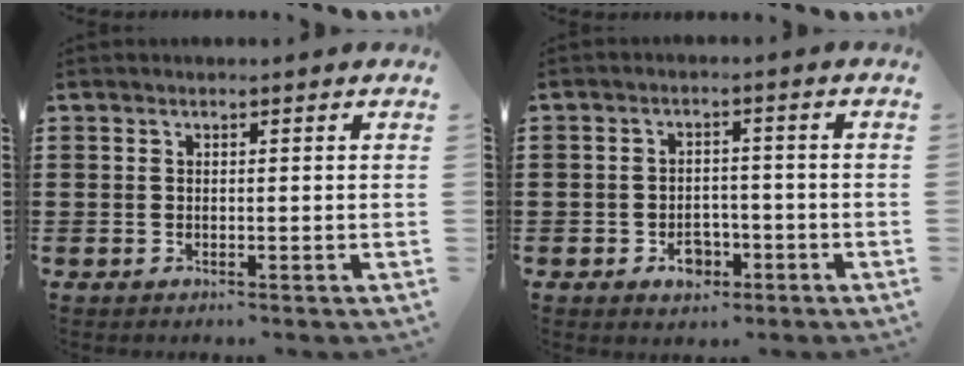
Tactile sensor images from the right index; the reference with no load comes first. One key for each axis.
{"total": 3.8, "fx": -1.9, "fy": 2.5, "fz": 2.1, "tx": -0.040, "ty": 0.002, "tz": -0.034}